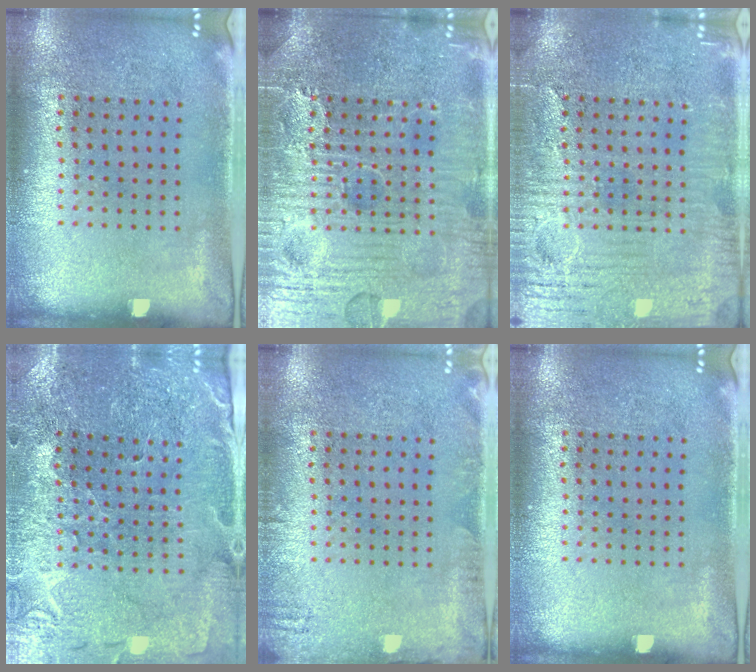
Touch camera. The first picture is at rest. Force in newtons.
{"total": 7.8, "press": 7.7, "slide": 0.9}
{"total": 4.4, "press": 4.4, "slide": 0.4}
{"total": 1.3, "press": 1.2, "slide": 0.2}
{"total": 1.4, "press": 1.3, "slide": 0.2}
{"total": 0.0}